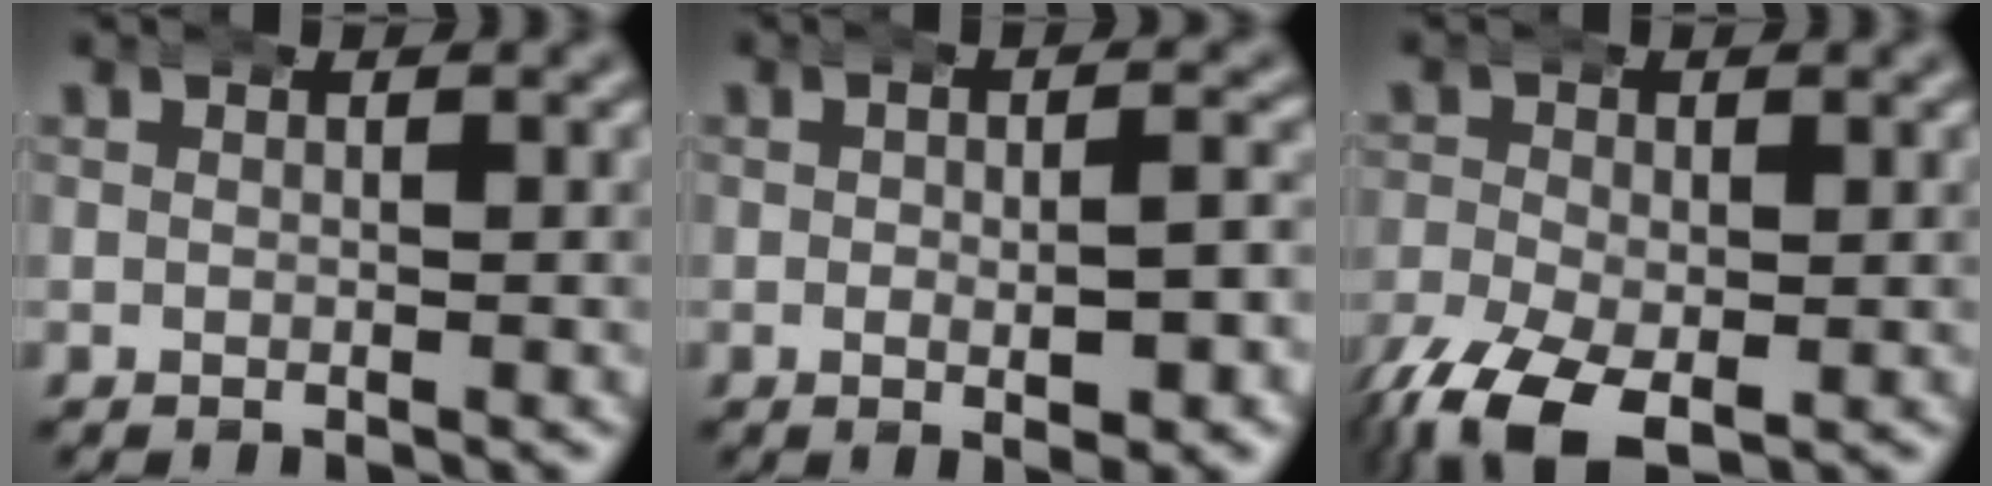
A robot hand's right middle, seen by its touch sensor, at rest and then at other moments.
{"total": 3.3, "force": [-0.3, 0.7, 3.2], "torque": [-0.043, 0.004, -0.007]}
{"total": 7.0, "force": [-4.0, 3.9, 4.2], "torque": [-0.096, -0.038, -0.049]}